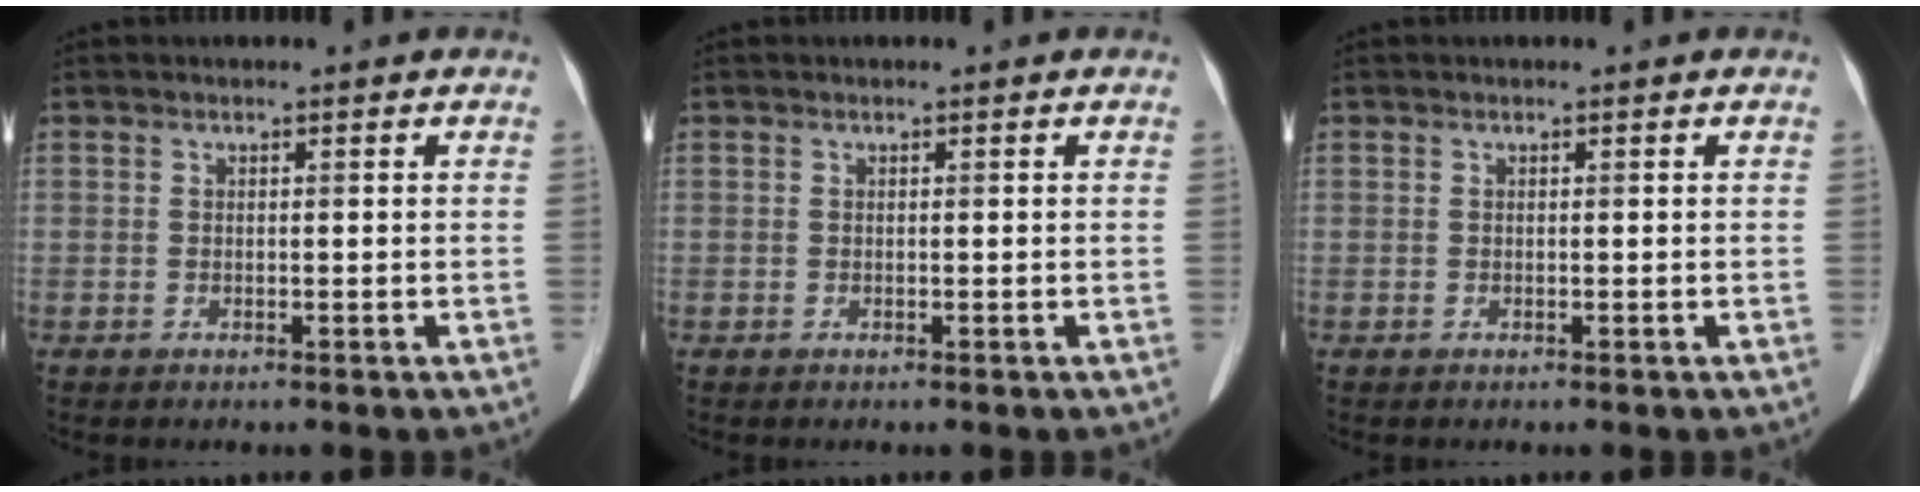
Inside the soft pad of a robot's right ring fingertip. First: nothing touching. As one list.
[{"total": 0.0}, {"total": 0.0}]